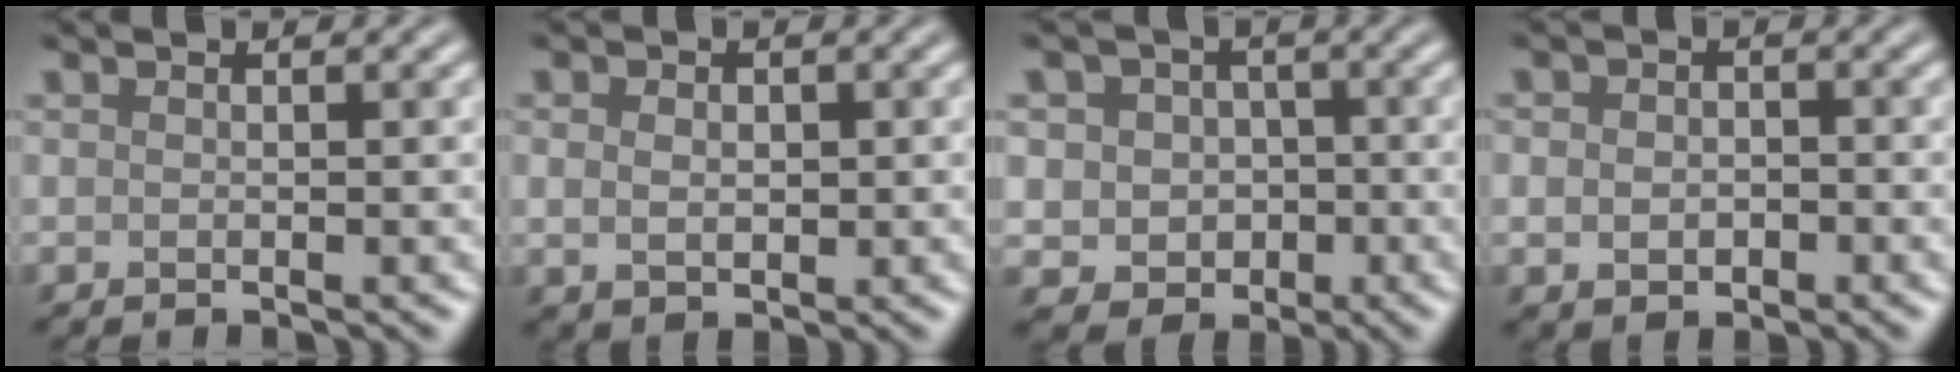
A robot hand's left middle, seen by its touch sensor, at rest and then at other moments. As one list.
[{"total": 2.2, "force": [0.2, 1.6, 1.5], "torque": [-0.026, 0.001, 0.008]}, {"total": 4.7, "force": [0.0, 4.4, 1.8], "torque": [-0.016, 0.013, -0.021]}, {"total": 2.4, "force": [-0.4, 1.9, 1.4], "torque": [-0.012, -0.007, -0.008]}]